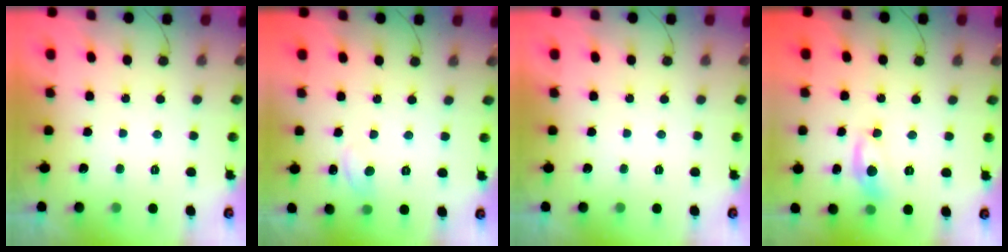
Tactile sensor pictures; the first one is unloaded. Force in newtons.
{"total": 6.6, "press": 6.6, "slide": 0.8}
{"total": 0.0}
{"total": 9.7, "press": 9.7, "slide": 0.4}